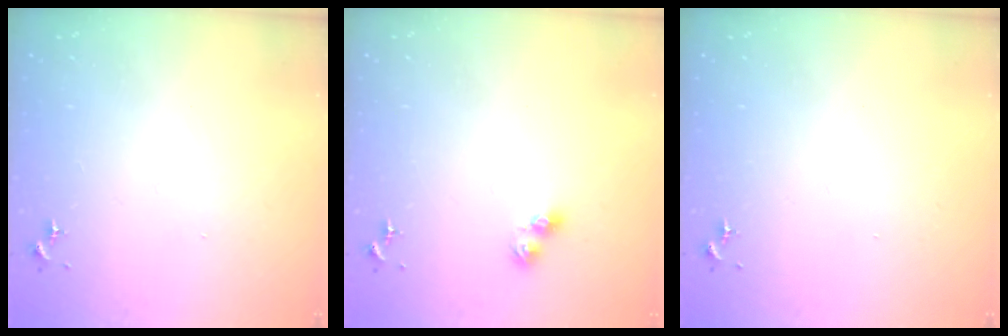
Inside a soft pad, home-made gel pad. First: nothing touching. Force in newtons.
{"total": 6.3, "press": 6.3, "slide": 0.5}
{"total": 0.0}